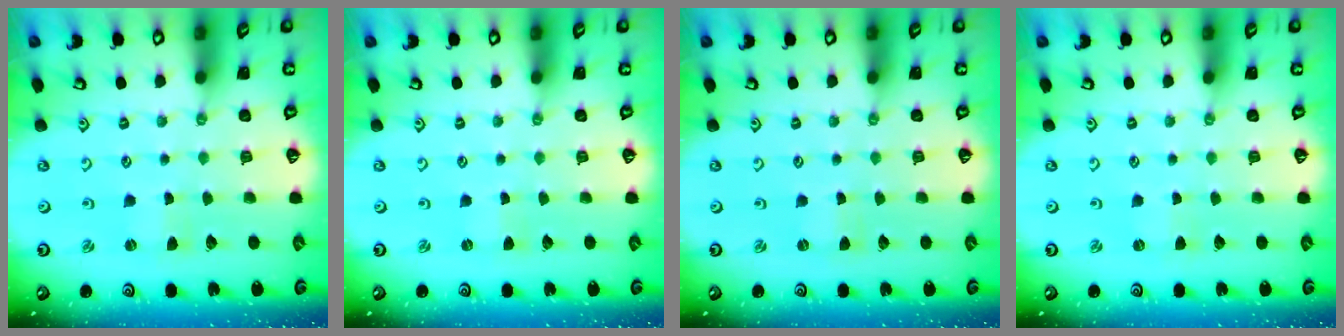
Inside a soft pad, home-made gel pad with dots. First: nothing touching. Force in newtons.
{"total": 0.0}
{"total": 0.0}
{"total": 1.1, "press": 1.0, "slide": 0.4}